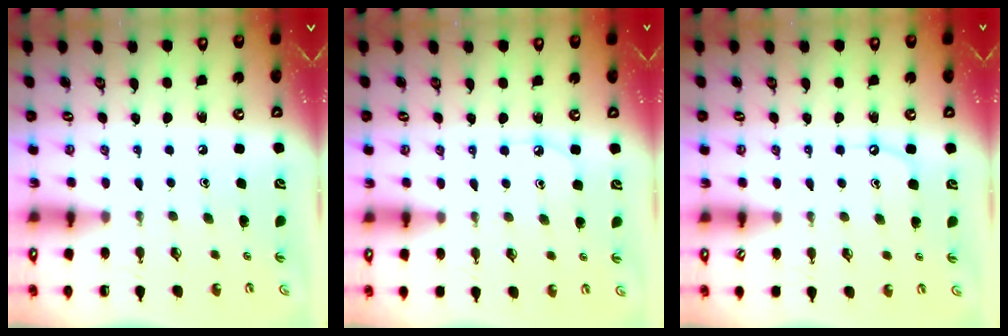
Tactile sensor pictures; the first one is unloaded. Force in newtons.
{"total": 4.3, "press": 4.3, "slide": 0.7}
{"total": 4.9, "press": 4.8, "slide": 0.6}